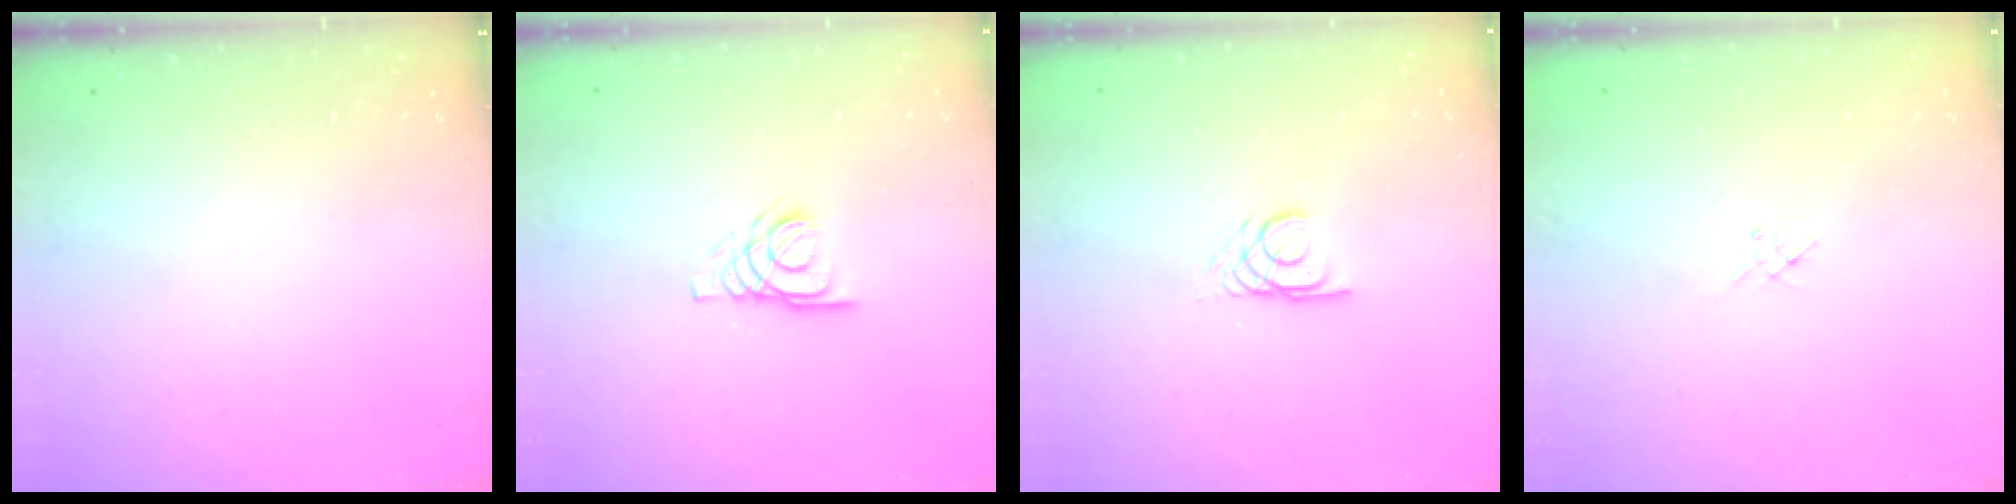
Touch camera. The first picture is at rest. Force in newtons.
{"total": 2.8, "press": 2.8, "slide": 0.3}
{"total": 2.7, "press": 2.7, "slide": 0.1}
{"total": 1.3, "press": 1.2, "slide": 0.5}